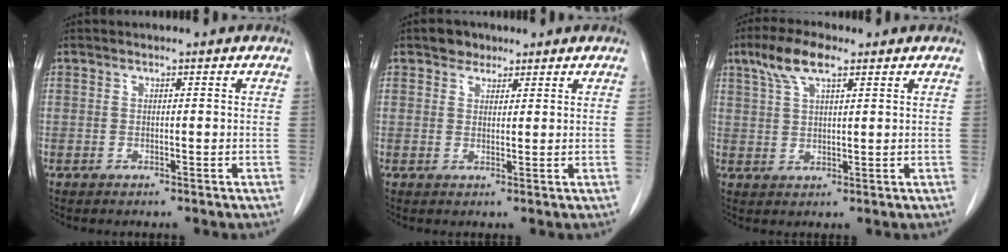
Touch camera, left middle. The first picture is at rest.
{"total": 2.6, "force": [1.8, 1.7, 0.5], "torque": [-0.009, 0.005, 0.028]}
{"total": 6.5, "force": [4.0, 1.7, 4.8], "torque": [-0.107, 0.019, 0.079]}